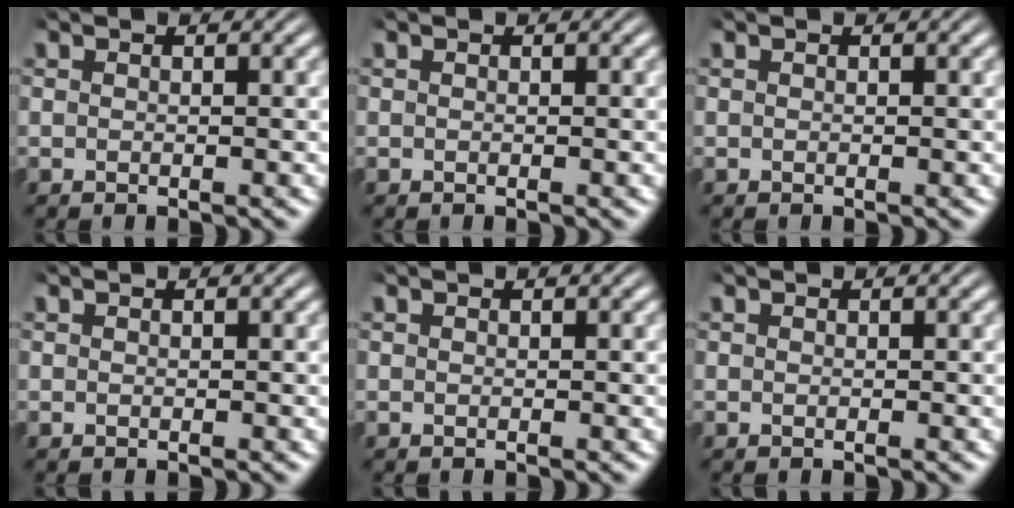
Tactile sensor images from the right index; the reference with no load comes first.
{"total": 0.0}
{"total": 0.0}
{"total": 0.0}
{"total": 0.0}
{"total": 0.0}